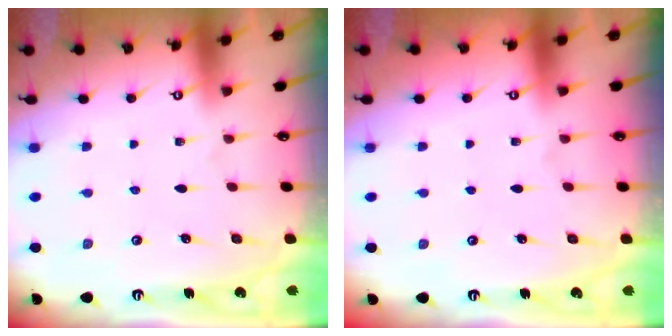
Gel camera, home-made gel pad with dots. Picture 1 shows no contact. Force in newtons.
{"total": 0.0}